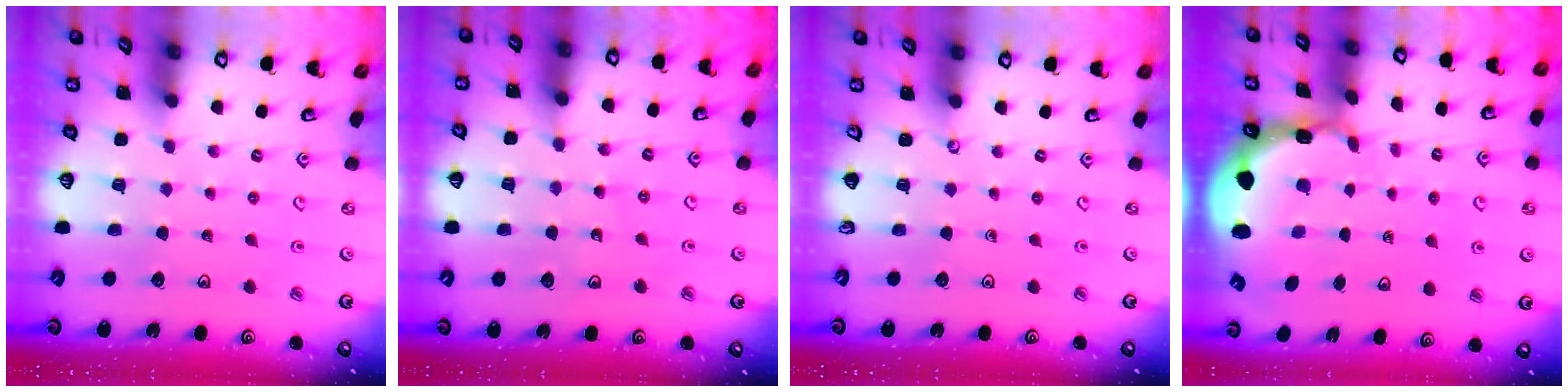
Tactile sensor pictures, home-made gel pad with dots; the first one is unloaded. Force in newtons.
{"total": 6.6, "press": 6.2, "slide": 2.2}
{"total": 0.0}
{"total": 2.1, "press": 1.9, "slide": 1.0}